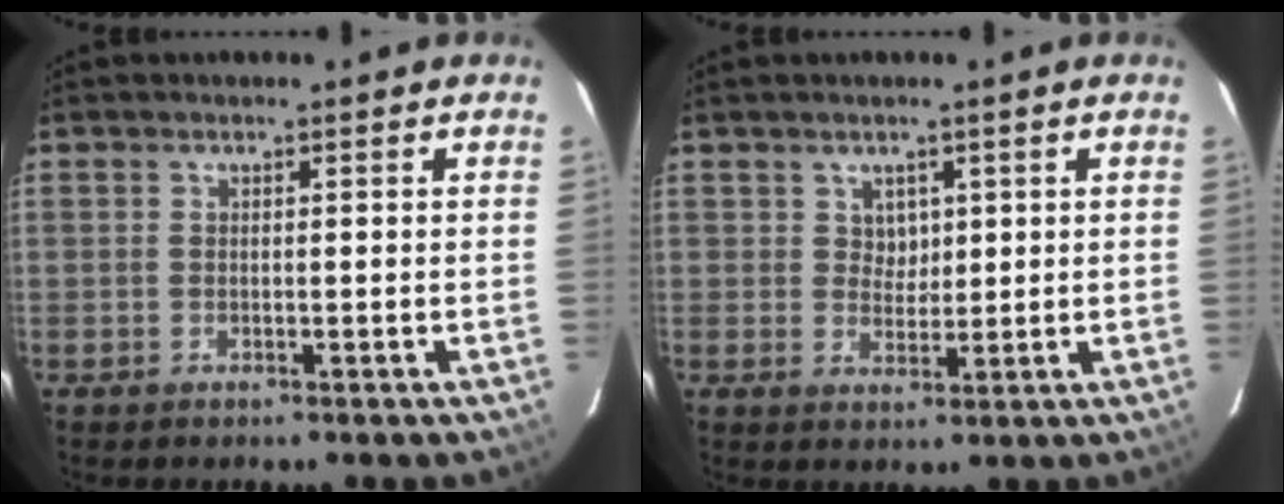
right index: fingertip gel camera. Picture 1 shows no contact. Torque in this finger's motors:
{"motor_torque": [0.01, 0.22, -0.02, 0.00]}